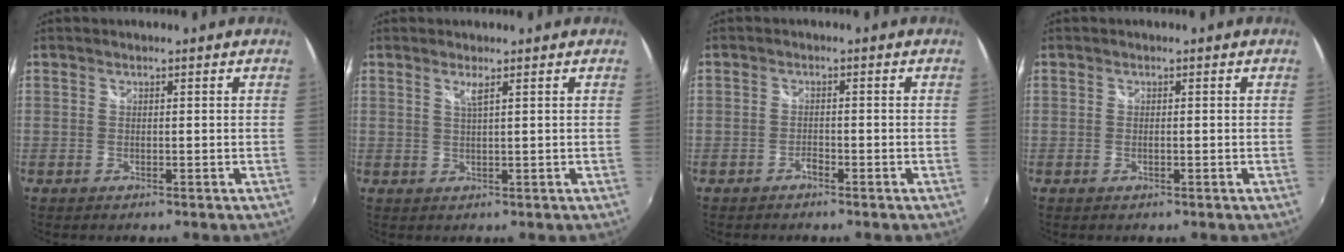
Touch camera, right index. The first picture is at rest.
{"total": 1.5, "force": [0.9, -0.3, 1.2], "torque": [-0.023, -0.002, 0.015]}
{"total": 1.2, "force": [-1.0, 0.4, 0.5], "torque": [-0.010, 0.000, -0.020]}
{"total": 0.6, "force": [-0.2, 0.0, 0.6], "torque": [-0.011, 0.000, -0.003]}